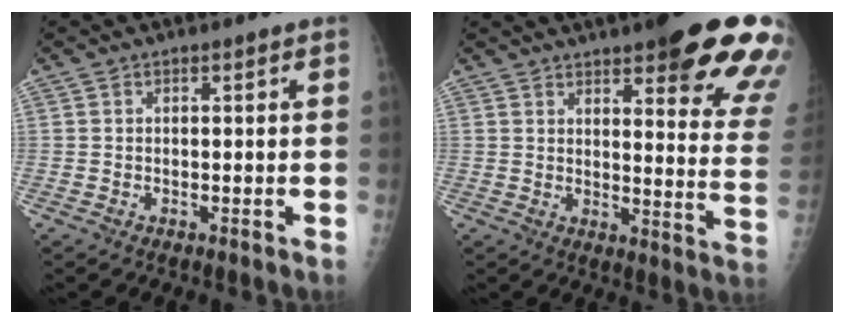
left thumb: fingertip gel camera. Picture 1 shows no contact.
{"total": 22.1, "force": [13.7, 5.0, 16.6], "torque": [-0.175, -0.052, 0.162]}